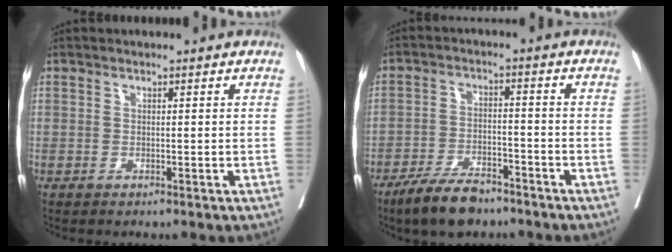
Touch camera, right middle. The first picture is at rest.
{"total": 7.8, "force": [-6.2, 2.5, 4.1], "torque": [-0.077, -0.010, -0.112]}